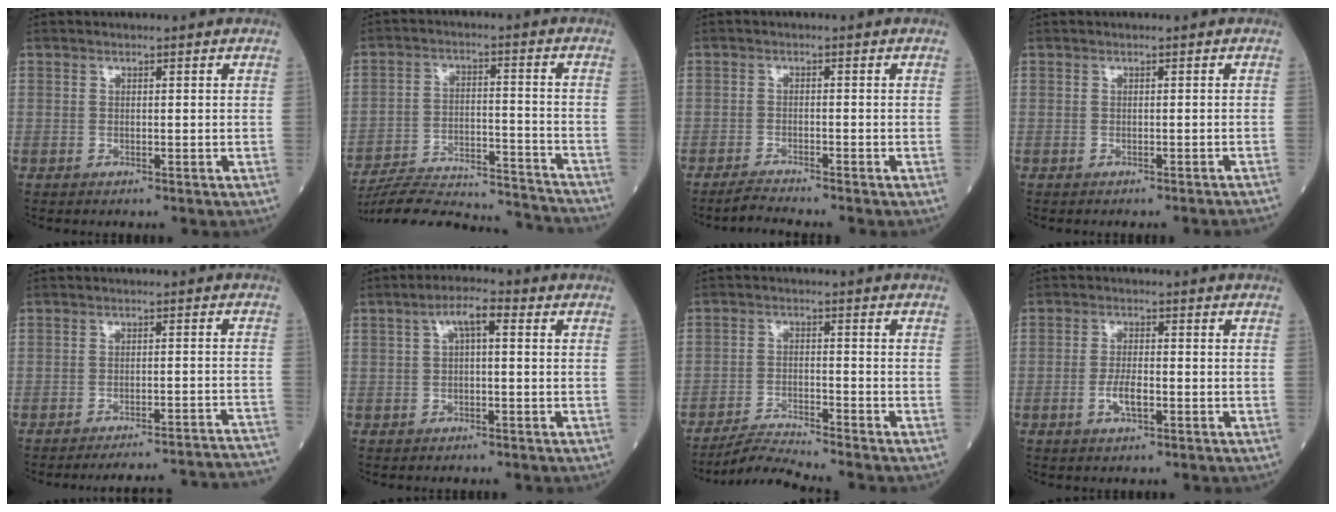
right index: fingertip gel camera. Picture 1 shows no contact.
{"total": 21.6, "force": [-20.8, 1.8, 5.5], "torque": [-0.102, -0.004, -0.301]}
{"total": 2.7, "force": [-2.5, -0.8, 0.4], "torque": [-0.021, -0.015, -0.049]}
{"total": 3.8, "force": [-3.6, -0.5, 1.1], "torque": [-0.011, -0.011, -0.039]}
{"total": 20.2, "force": [-19.6, -1.4, 4.7], "torque": [-0.019, -0.013, -0.234]}
{"total": 4.1, "force": [1.0, 1.1, 3.9], "torque": [-0.069, 0.020, 0.015]}
{"total": 5.0, "force": [-4.6, -1.9, 0.3], "torque": [-0.019, -0.020, -0.087]}
{"total": 3.6, "force": [-1.2, 1.0, 3.2], "torque": [-0.061, 0.001, -0.021]}